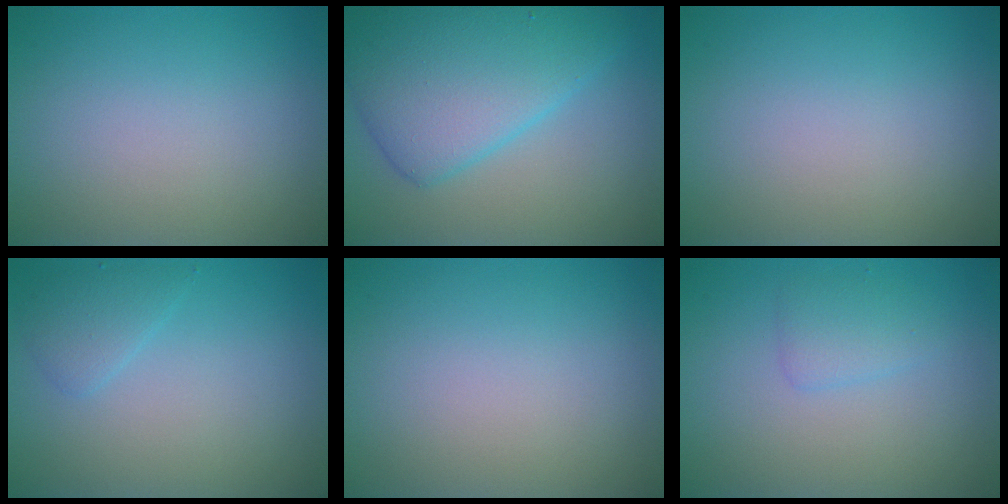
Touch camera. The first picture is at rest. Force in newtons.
{"total": 7.8, "press": 7.8, "slide": 0.0}
{"total": 0.0}
{"total": 1.7, "press": 1.7, "slide": 0.1}
{"total": 0.0}
{"total": 1.6, "press": 1.6, "slide": 0.1}